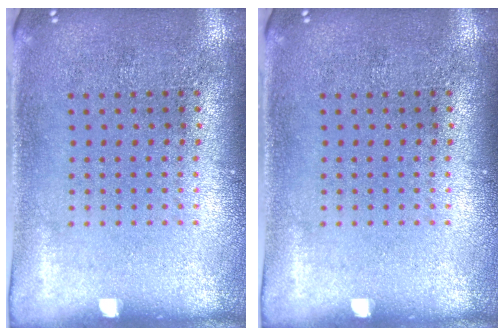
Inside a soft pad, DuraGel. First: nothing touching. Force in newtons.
{"total": 0.0}